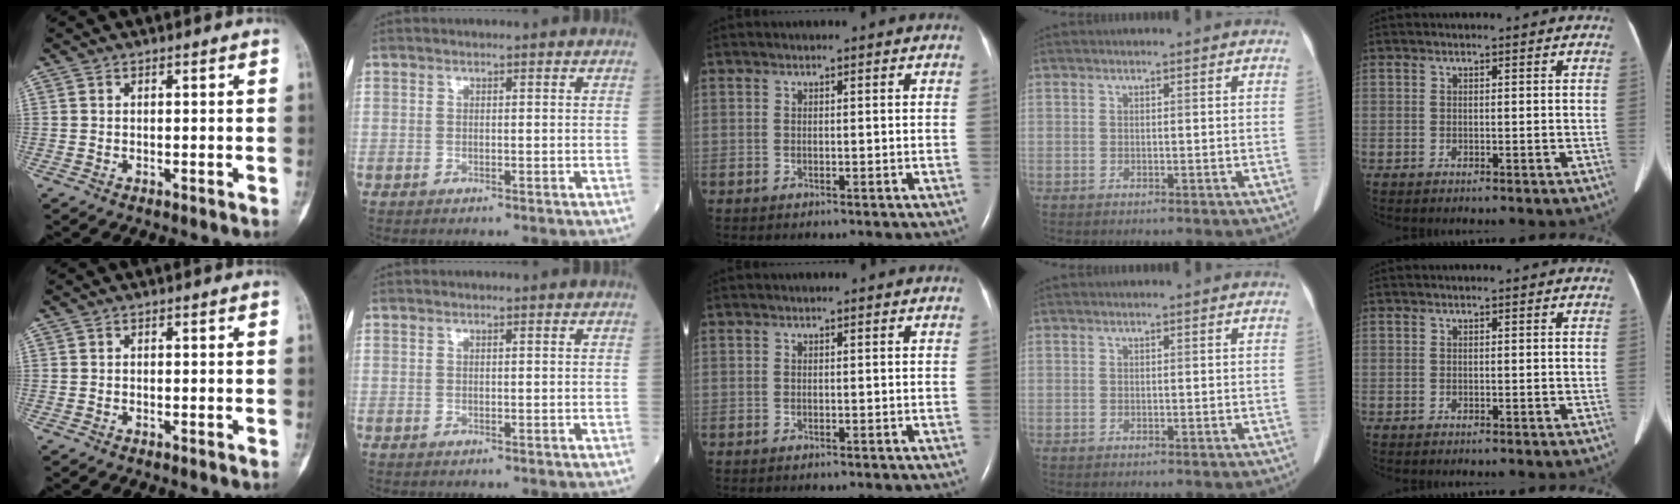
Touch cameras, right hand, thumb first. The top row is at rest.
{}